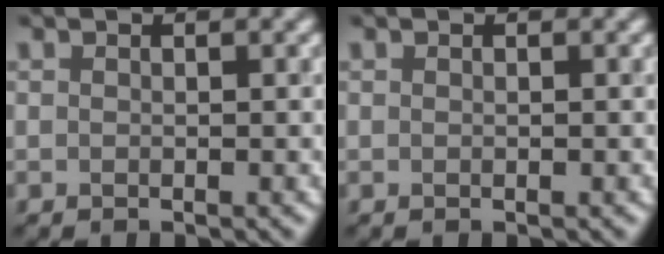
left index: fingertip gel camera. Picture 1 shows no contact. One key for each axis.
{"total": 0.0}